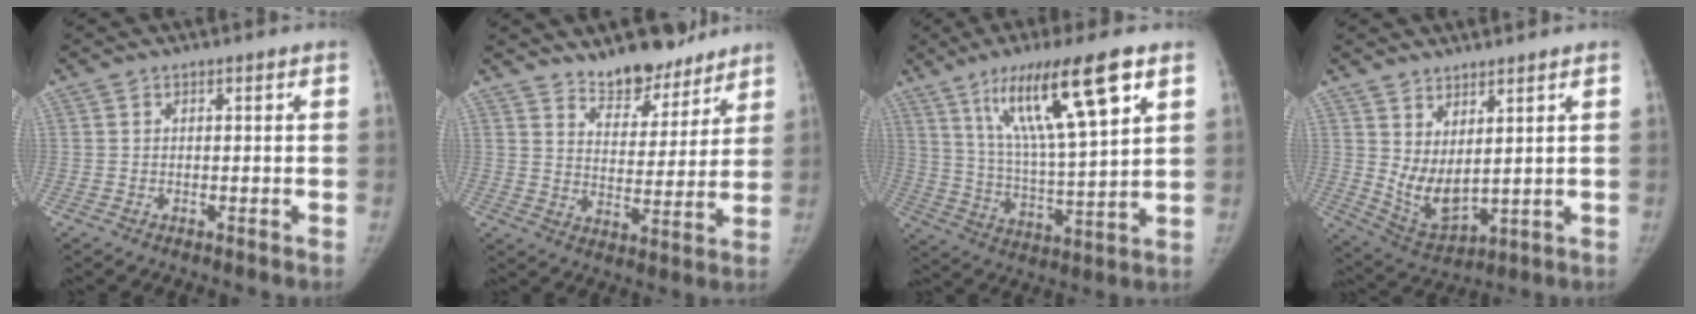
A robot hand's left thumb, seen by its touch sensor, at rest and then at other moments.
{"total": 10.5, "force": [9.0, 4.4, 3.4], "torque": [-0.018, -0.060, 0.149]}
{"total": 19.0, "force": [9.8, 3.1, 16.0], "torque": [-0.270, -0.035, 0.177]}
{"total": 8.3, "force": [3.4, 3.6, 6.8], "torque": [-0.117, -0.040, 0.080]}